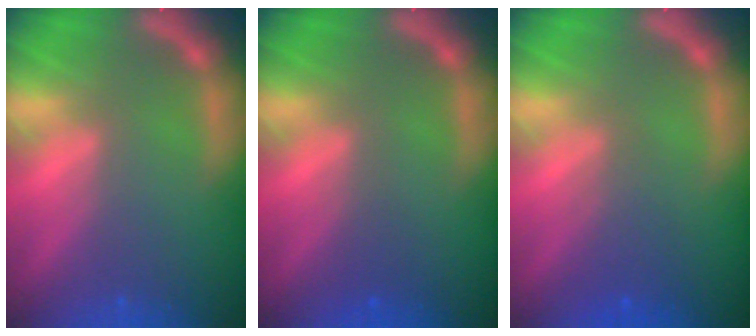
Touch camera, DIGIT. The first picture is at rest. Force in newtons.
{"total": 1.0}
{"total": 2.5}